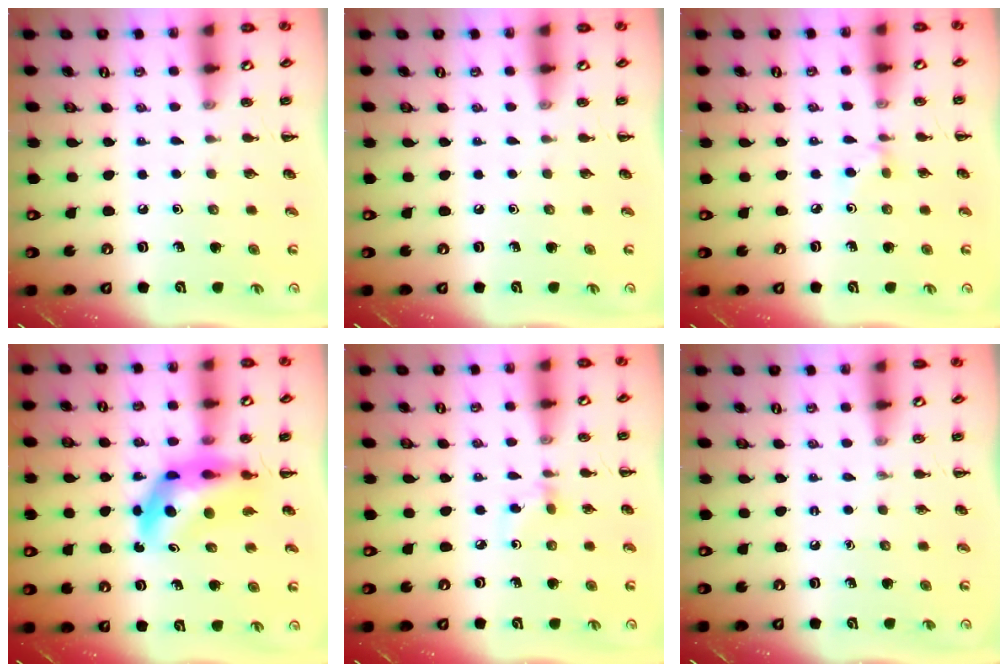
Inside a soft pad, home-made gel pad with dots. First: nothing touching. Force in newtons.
{"total": 0.0}
{"total": 3.0, "press": 2.9, "slide": 1.0}
{"total": 9.5, "press": 9.0, "slide": 3.2}
{"total": 2.6, "press": 2.4, "slide": 1.0}
{"total": 0.0}